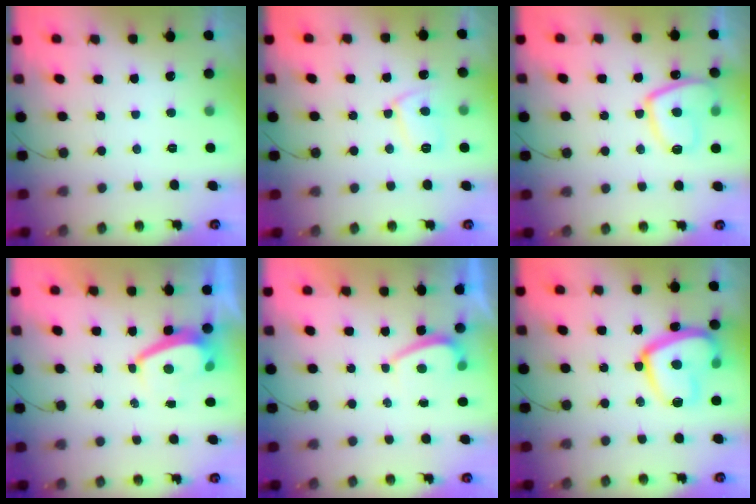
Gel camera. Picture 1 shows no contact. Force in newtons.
{"total": 7.6, "press": 7.5, "slide": 0.6}
{"total": 11.5, "press": 11.4, "slide": 1.3}
{"total": 3.4, "press": 3.3, "slide": 0.8}
{"total": 0.9, "press": 0.7, "slide": 0.5}
{"total": 18.7, "press": 18.6, "slide": 1.6}